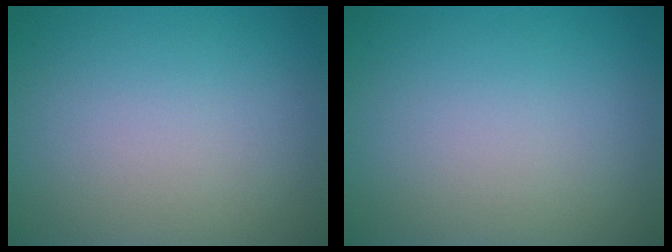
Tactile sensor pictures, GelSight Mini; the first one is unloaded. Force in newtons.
{"total": 0.0}